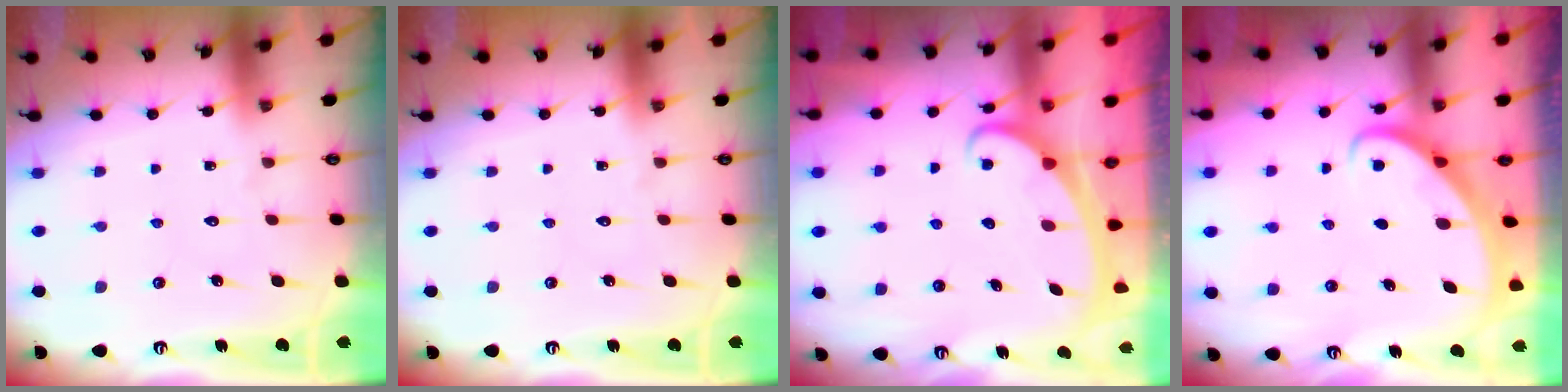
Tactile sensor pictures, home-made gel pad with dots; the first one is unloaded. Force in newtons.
{"total": 0.0}
{"total": 2.4, "press": 2.4, "slide": 0.3}
{"total": 2.9, "press": 2.9, "slide": 0.2}